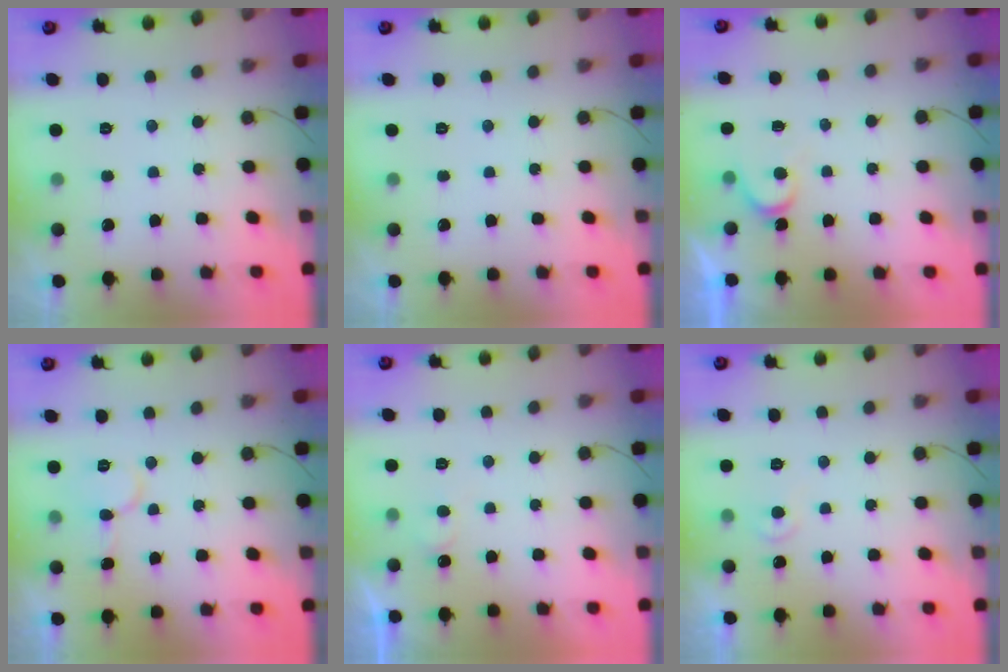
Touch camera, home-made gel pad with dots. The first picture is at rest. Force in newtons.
{"total": 0.0}
{"total": 3.7, "press": 3.7, "slide": 0.2}
{"total": 7.2, "press": 7.2, "slide": 0.7}
{"total": 3.8, "press": 3.8, "slide": 0.4}
{"total": 4.1, "press": 4.1, "slide": 0.5}